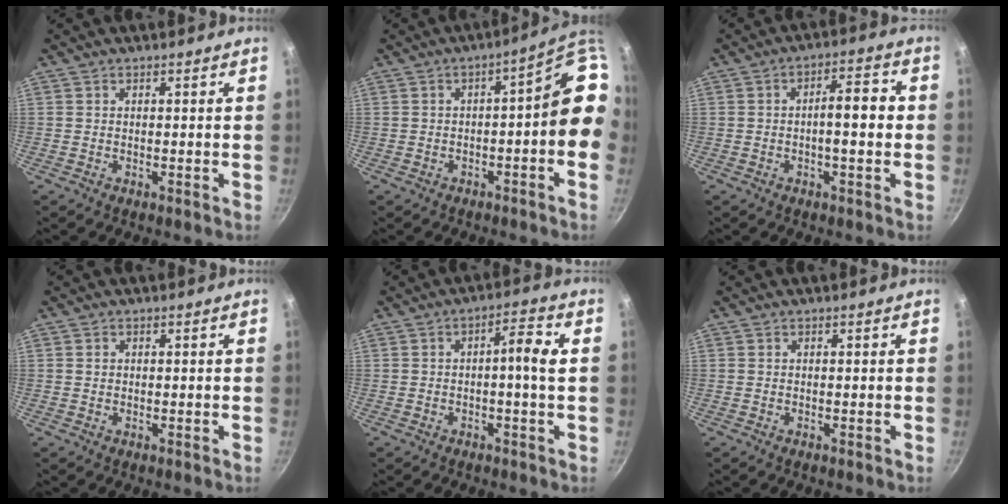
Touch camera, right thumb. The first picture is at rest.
{"total": 10.5, "force": [-0.6, 4.0, 9.7], "torque": [-0.092, 0.048, -0.006]}
{"total": 7.1, "force": [-0.5, 2.4, 6.7], "torque": [-0.090, 0.025, -0.011]}
{"total": 0.8, "force": [0.2, 0.7, 0.3], "torque": [-0.004, 0.003, 0.003]}
{"total": 5.0, "force": [0.0, 0.8, 4.9], "torque": [-0.089, 0.018, -0.001]}
{"total": 0.0}